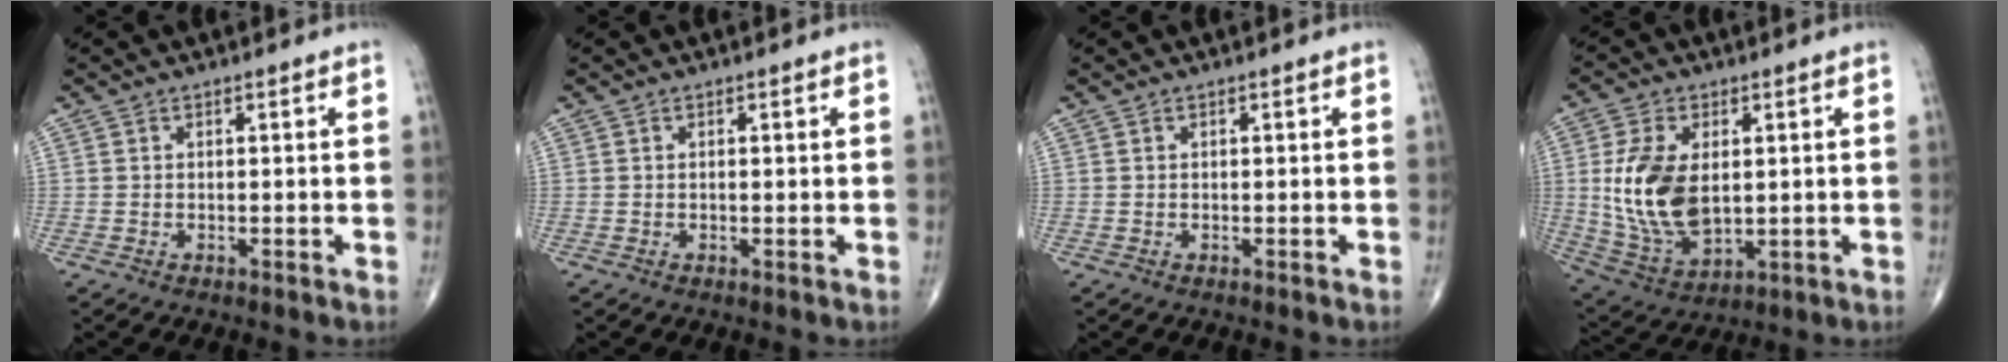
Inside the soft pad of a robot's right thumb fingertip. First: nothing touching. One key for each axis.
{"total": 0.6, "fx": 0.1, "fy": 0.2, "fz": 0.5, "tx": -0.010, "ty": -0.001, "tz": 0.002}
{"total": 0.0}
{"total": 15.0, "fx": 1.5, "fy": 8.7, "fz": 12.1, "tx": -0.233, "ty": -0.015, "tz": 0.043}